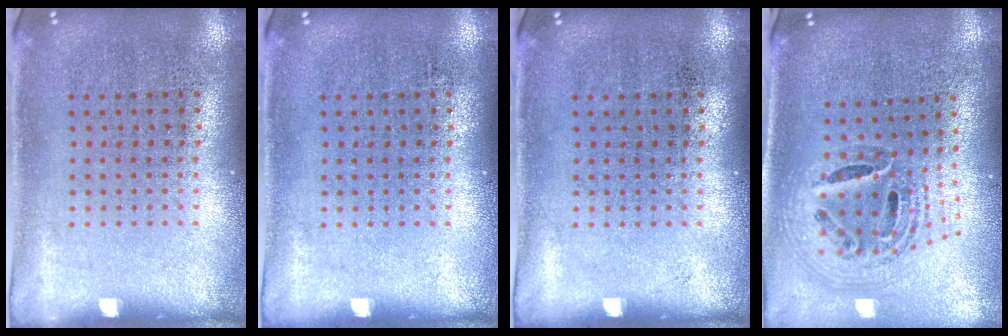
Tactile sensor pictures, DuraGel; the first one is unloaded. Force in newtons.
{"total": 0.0}
{"total": 0.0}
{"total": 1.5, "press": 1.3, "slide": 0.8}